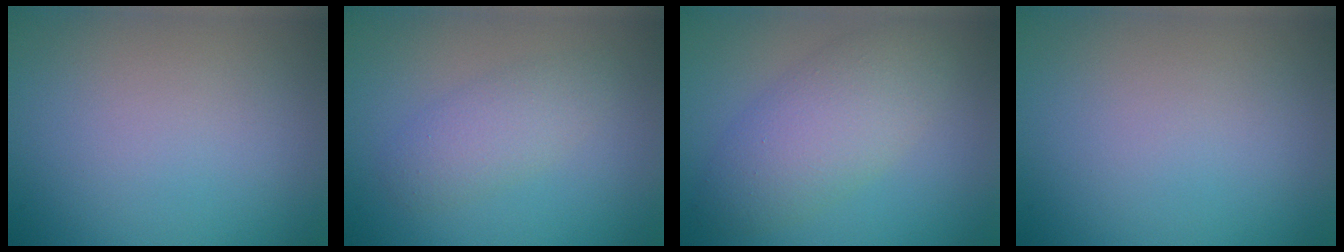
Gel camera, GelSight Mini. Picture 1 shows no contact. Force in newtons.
{"total": 2.5, "press": 2.5, "slide": 0.1}
{"total": 5.1, "press": 5.1, "slide": 0.2}
{"total": 0.0}